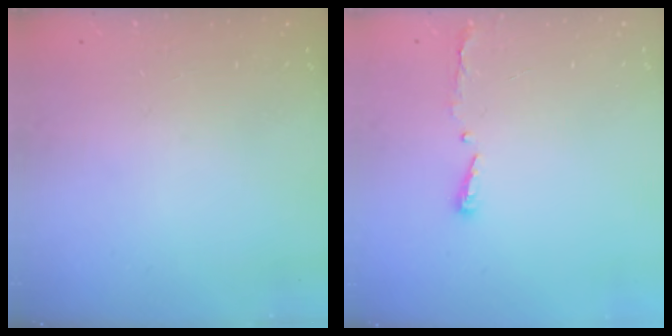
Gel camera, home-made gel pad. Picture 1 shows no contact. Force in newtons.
{"total": 3.7, "press": 3.7, "slide": 0.6}